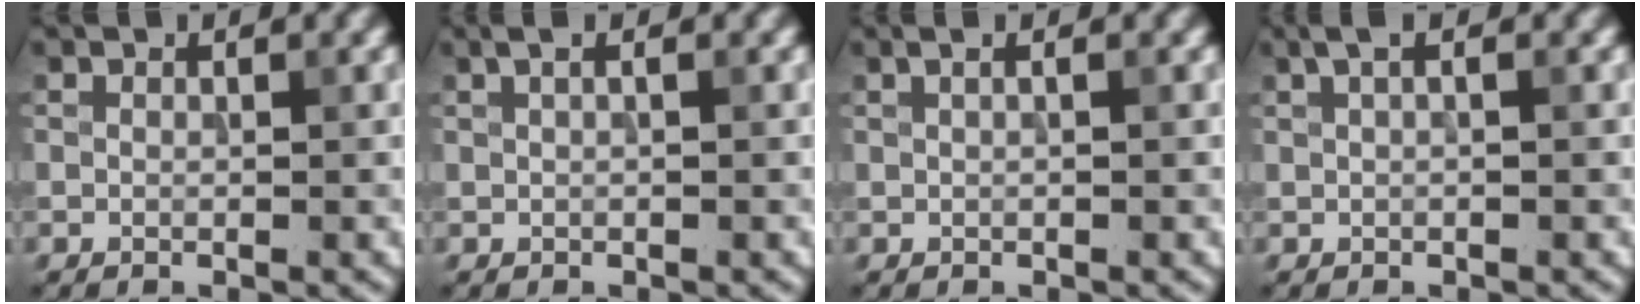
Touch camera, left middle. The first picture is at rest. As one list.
[{"total": 1.6, "force": [0.8, 0.6, 1.2], "torque": [-0.013, 0.001, 0.006]}, {"total": 1.9, "force": [0.9, 0.9, 1.4], "torque": [-0.006, 0.007, -0.003]}, {"total": 1.4, "force": [0.7, 0.3, 1.2], "torque": [-0.023, 0.006, 0.011]}]